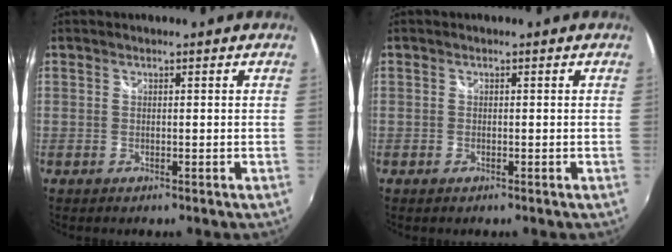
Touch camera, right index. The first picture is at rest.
{"total": 0.6, "force": [-0.4, 0.3, 0.2], "torque": [-0.003, -0.003, -0.010]}